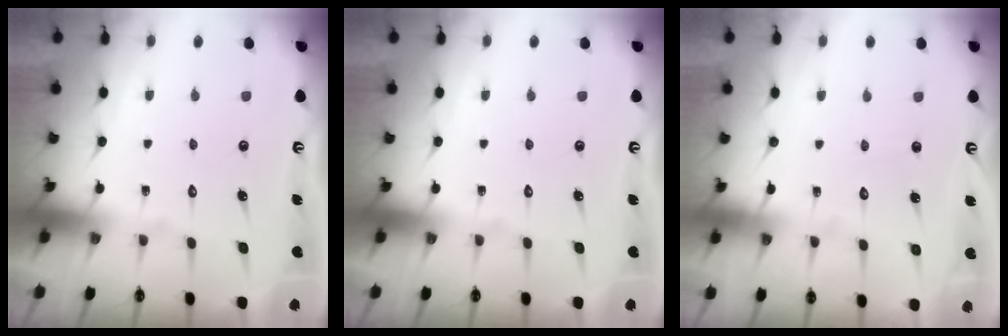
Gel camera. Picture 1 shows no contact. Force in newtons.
{"total": 0.0}
{"total": 2.8, "press": 2.8, "slide": 0.3}